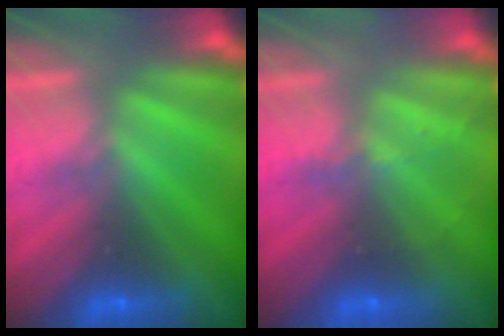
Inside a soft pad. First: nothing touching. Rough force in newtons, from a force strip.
{"total": 1.9}